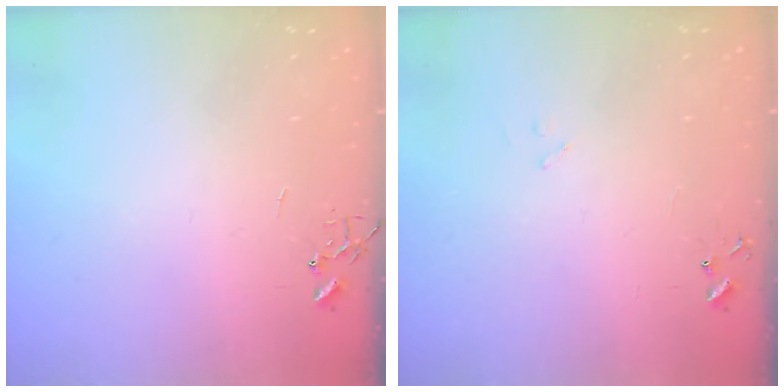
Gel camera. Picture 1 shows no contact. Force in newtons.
{"total": 7.8, "press": 7.8, "slide": 0.7}